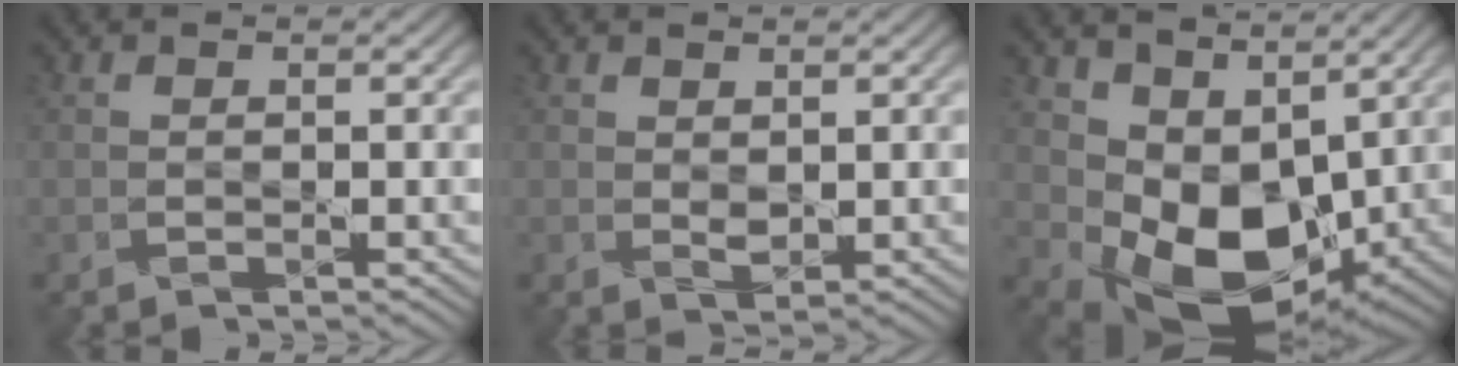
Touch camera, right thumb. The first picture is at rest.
{"total": 1.2, "force": [0.7, 0.6, 0.7], "torque": [-0.016, -0.004, 0.016]}
{"total": 9.4, "force": [2.7, 6.2, 6.6], "torque": [-0.135, -0.024, 0.061]}